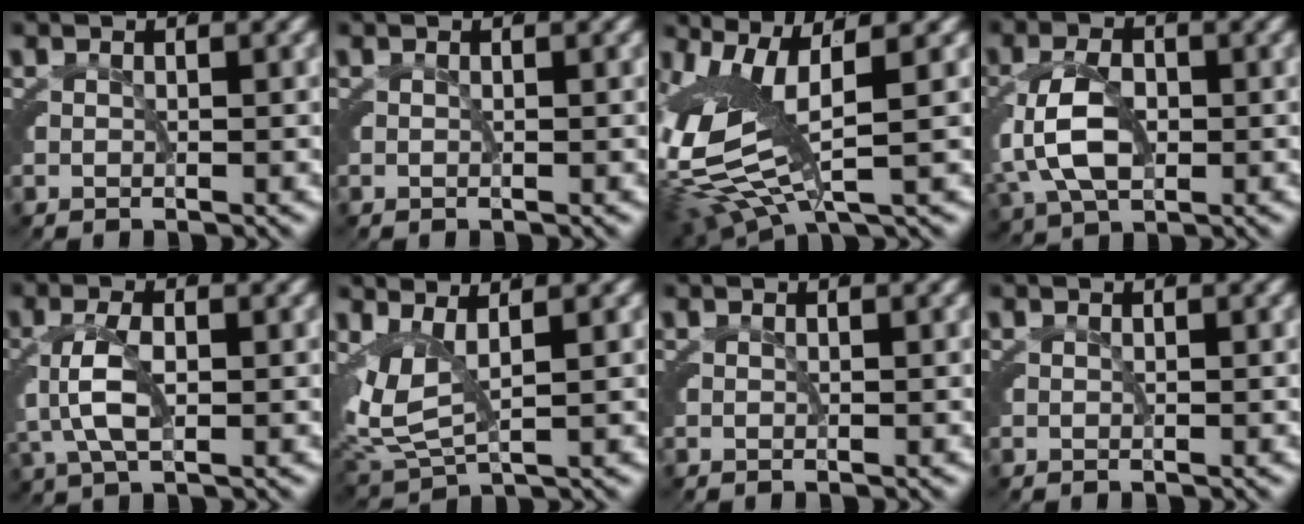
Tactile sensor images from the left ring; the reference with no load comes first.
{"total": 0.0}
{"total": 9.4, "force": [0.2, 5.4, 7.6], "torque": [-0.175, -0.010, 0.006]}
{"total": 6.0, "force": [-0.9, 4.3, 4.1], "torque": [-0.122, -0.016, -0.008]}
{"total": 4.0, "force": [-0.7, 2.2, 3.3], "torque": [-0.094, -0.011, -0.008]}
{"total": 5.9, "force": [0.3, 4.0, 4.4], "torque": [-0.116, -0.026, 0.015]}
{"total": 0.0}
{"total": 0.0}